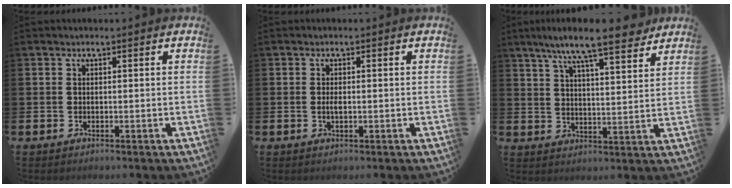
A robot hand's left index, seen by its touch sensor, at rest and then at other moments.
{"total": 1.1, "force": [0.0, 0.4, 1.0], "torque": [-0.018, 0.001, -0.003]}
{"total": 10.0, "force": [8.7, 1.0, 4.8], "torque": [-0.097, -0.042, 0.150]}